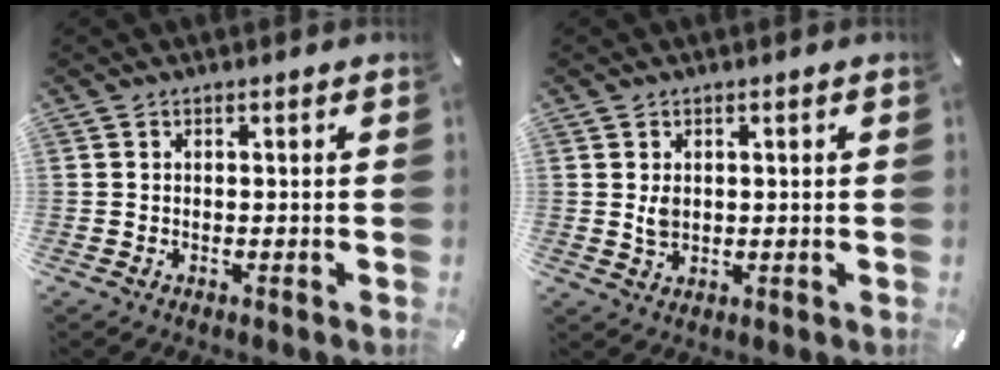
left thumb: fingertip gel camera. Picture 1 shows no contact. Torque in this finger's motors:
{"motor_torque": [0.63, 0.58, 0.13, -0.15, 0.00]}